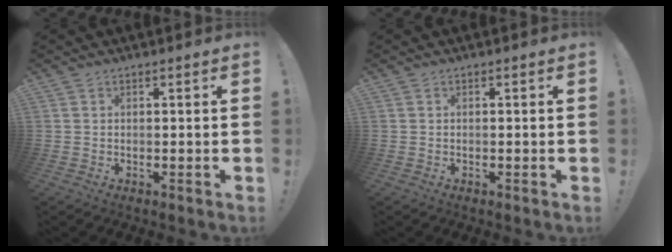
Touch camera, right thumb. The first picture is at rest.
{"total": 0.0}